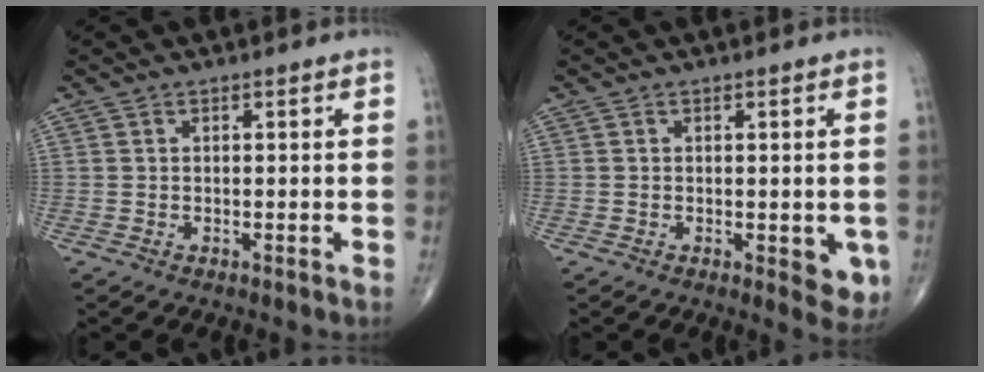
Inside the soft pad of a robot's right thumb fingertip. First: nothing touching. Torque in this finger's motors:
{"motor_torque": [0.75, 0.69, 0.05, 0.02, 0.12]}